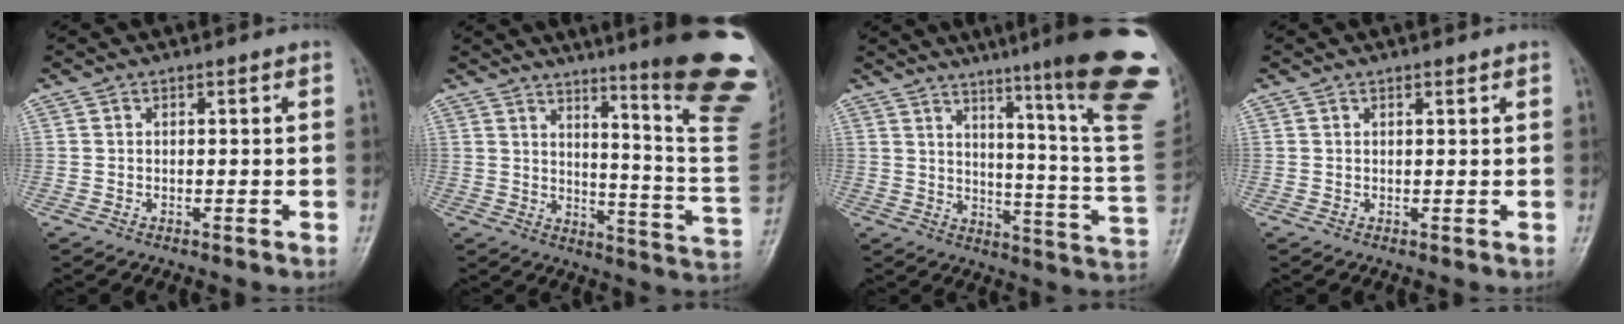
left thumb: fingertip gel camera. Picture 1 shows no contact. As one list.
[{"total": 25.1, "force": [14.8, 2.9, 20.1], "torque": [-0.205, -0.094, 0.194]}, {"total": 26.5, "force": [15.7, 2.0, 21.2], "torque": [-0.228, -0.090, 0.208]}, {"total": 0.7, "force": [0.6, 0.1, 0.5], "torque": [-0.008, -0.003, 0.010]}]